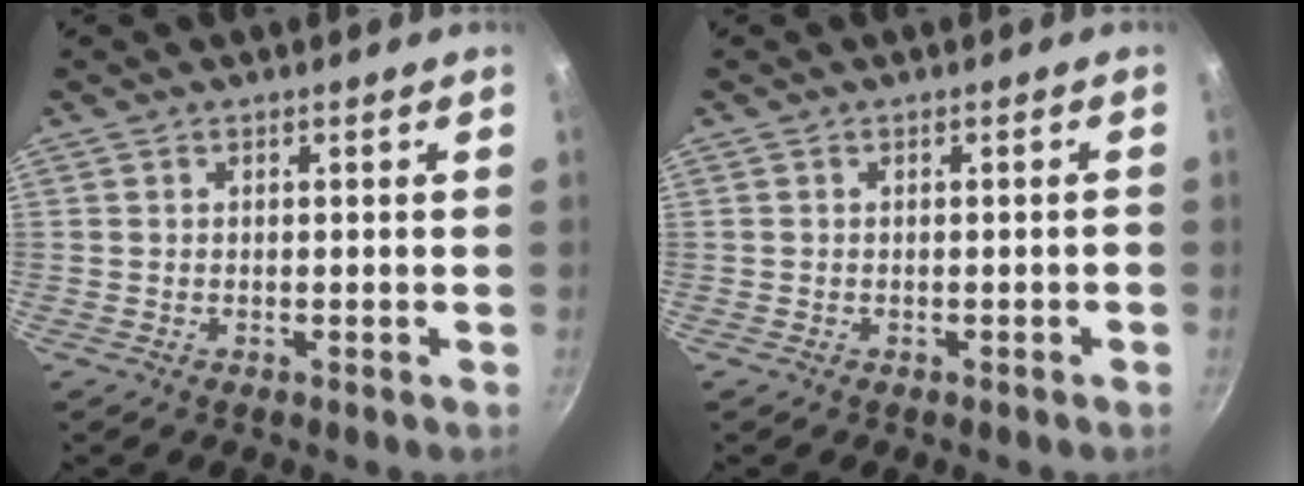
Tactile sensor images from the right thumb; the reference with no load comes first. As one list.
[{"total": 0.6, "force": [-0.3, 0.2, 0.5], "torque": [-0.006, 0.008, -0.001]}]